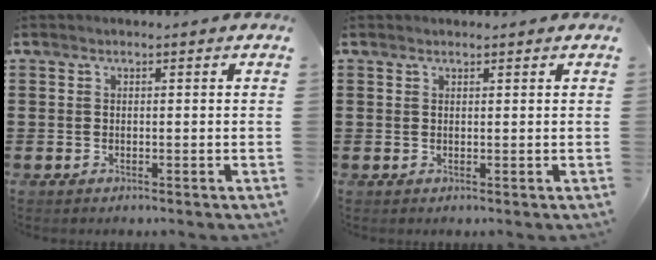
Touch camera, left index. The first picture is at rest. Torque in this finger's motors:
{"motor_torque": [-0.17, 0.49, -0.03, 0.00]}